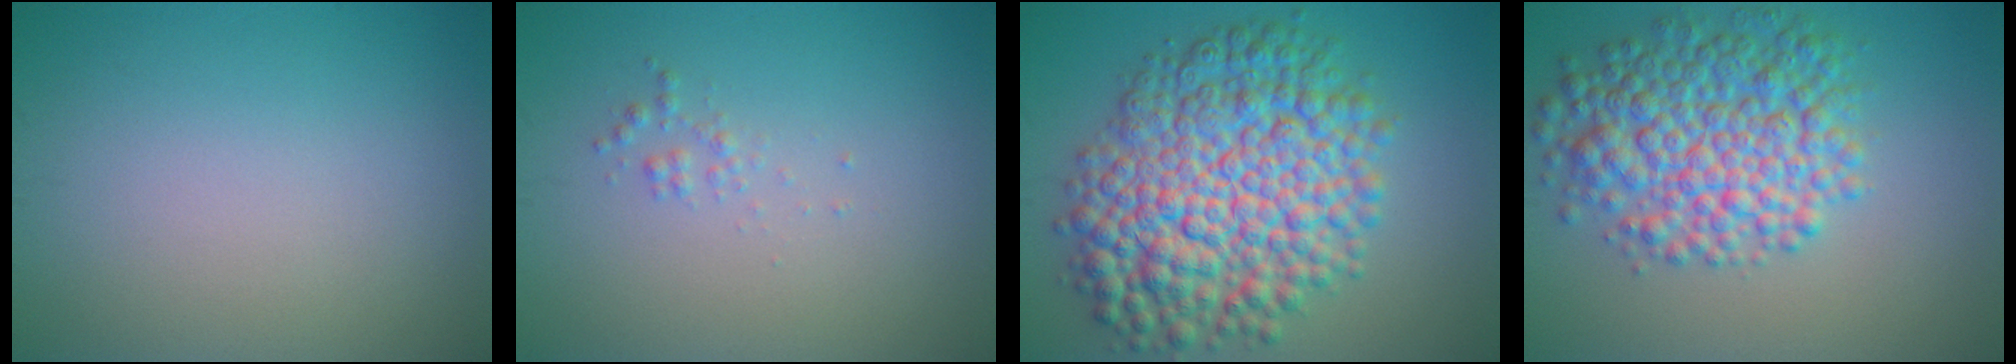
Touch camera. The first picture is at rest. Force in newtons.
{"total": 0.7, "press": 0.7, "slide": 0.0}
{"total": 11.7, "press": 11.7, "slide": 0.2}
{"total": 7.7, "press": 7.7, "slide": 0.2}